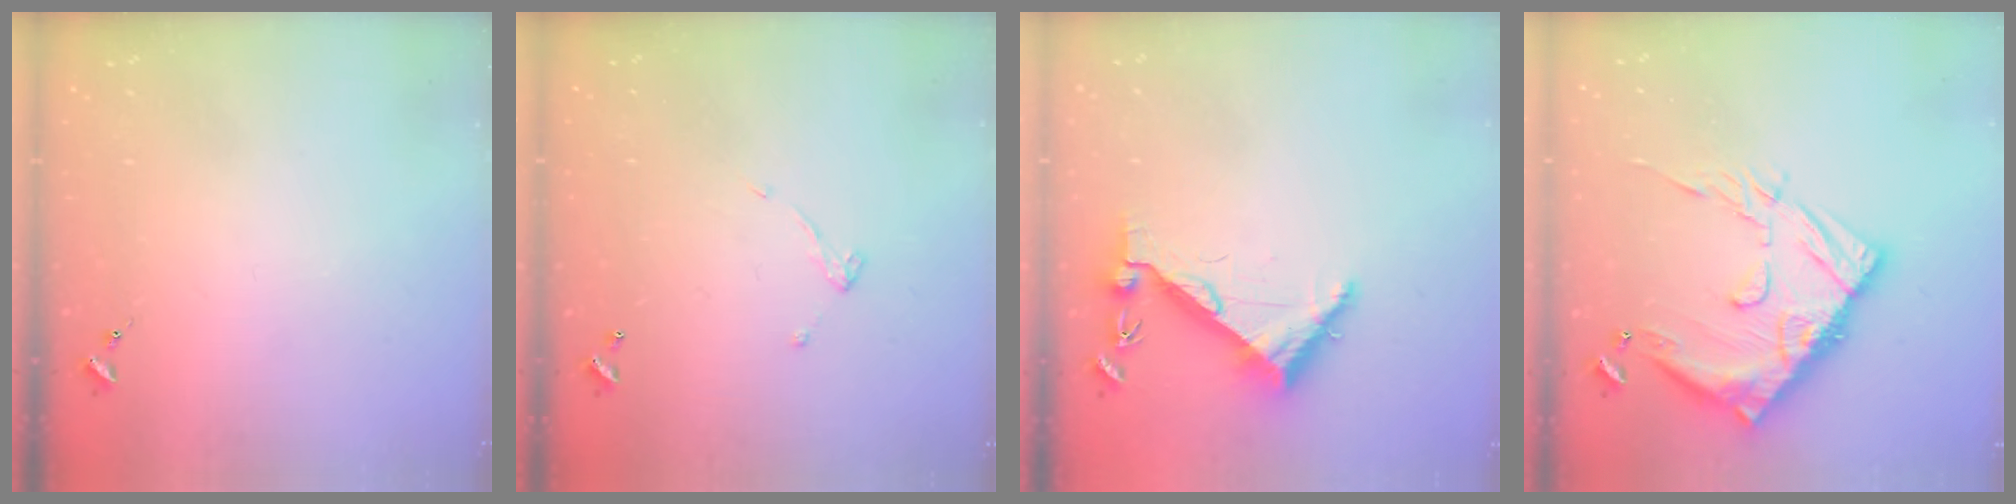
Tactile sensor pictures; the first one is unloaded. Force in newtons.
{"total": 4.4, "press": 4.4, "slide": 0.2}
{"total": 6.3, "press": 6.2, "slide": 0.7}
{"total": 19.6, "press": 19.5, "slide": 2.0}